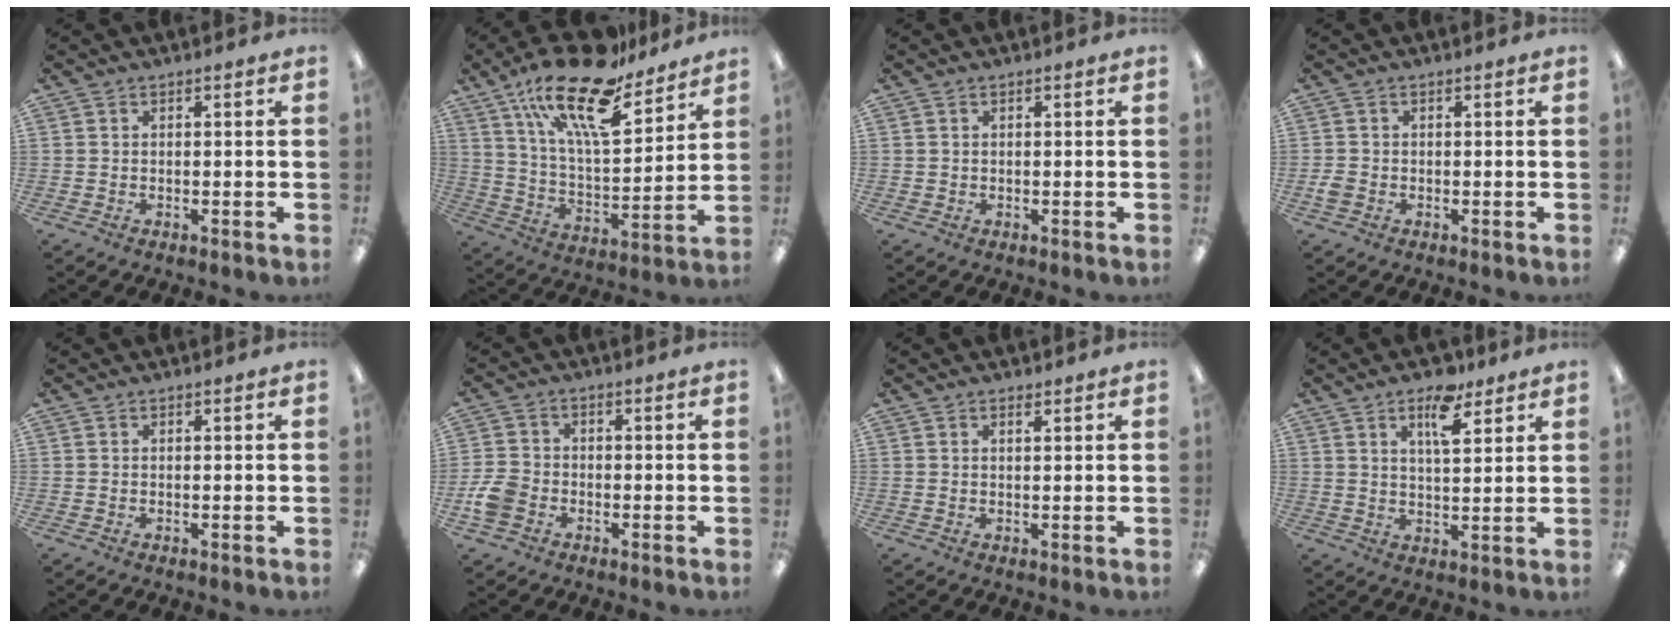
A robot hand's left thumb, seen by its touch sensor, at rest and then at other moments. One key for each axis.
{"total": 22.4, "fx": 15.8, "fy": 7.7, "fz": 13.9, "tx": -0.232, "ty": -0.096, "tz": 0.270}
{"total": 0.5, "fx": 0.2, "fy": 0.5, "fz": 0.0, "tx": 0.001, "ty": 0.005, "tz": 0.002}
{"total": 2.0, "fx": -0.6, "fy": 1.6, "fz": 1.0, "tx": -0.016, "ty": 0.004, "tz": -0.010}
{"total": 0.0}
{"total": 5.5, "fx": -2.2, "fy": 4.3, "fz": 2.8, "tx": -0.054, "ty": 0.013, "tz": -0.038}
{"total": 1.1, "fx": 0.9, "fy": 0.4, "fz": 0.5, "tx": -0.004, "ty": -0.003, "tz": 0.015}
{"total": 8.7, "fx": 5.2, "fy": 3.7, "fz": 6.0, "tx": -0.082, "ty": -0.022, "tz": 0.083}